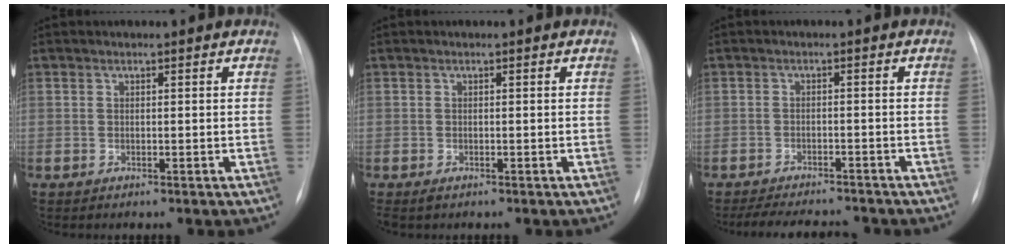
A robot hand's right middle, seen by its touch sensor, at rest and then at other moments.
{"total": 0.8, "force": [-0.5, 0.4, 0.5], "torque": [-0.009, -0.001, -0.004]}
{"total": 9.5, "force": [-8.7, 2.1, 3.3], "torque": [-0.054, 0.001, -0.118]}